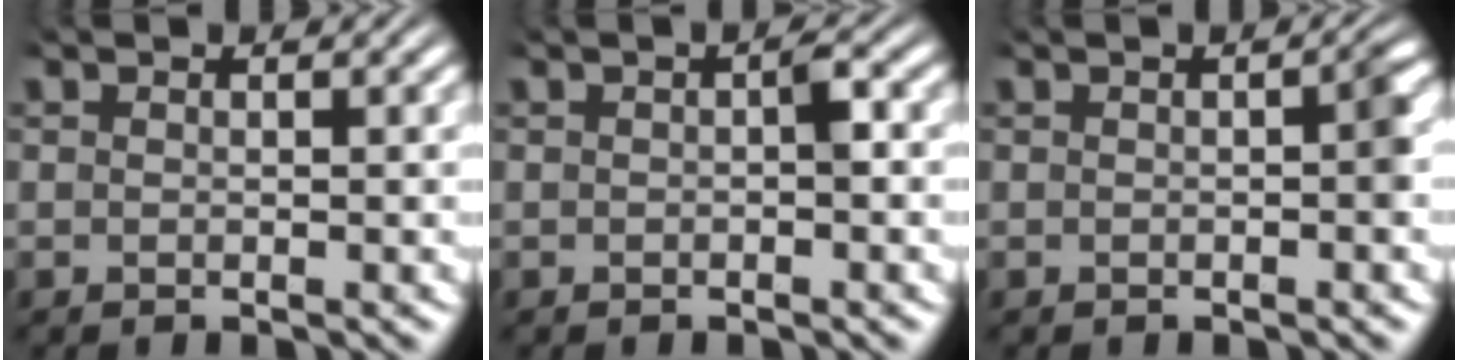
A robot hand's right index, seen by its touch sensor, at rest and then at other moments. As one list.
[{"total": 0.9, "force": [-0.2, 0.0, 0.9], "torque": [-0.014, 0.000, -0.002]}, {"total": 1.3, "force": [-0.2, 0.1, 1.2], "torque": [-0.013, 0.006, -0.006]}]